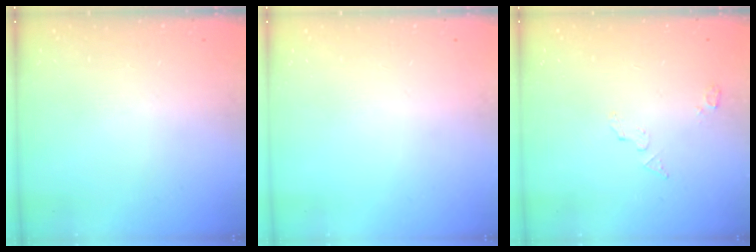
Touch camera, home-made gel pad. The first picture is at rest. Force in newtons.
{"total": 0.0}
{"total": 4.9, "press": 4.8, "slide": 0.5}